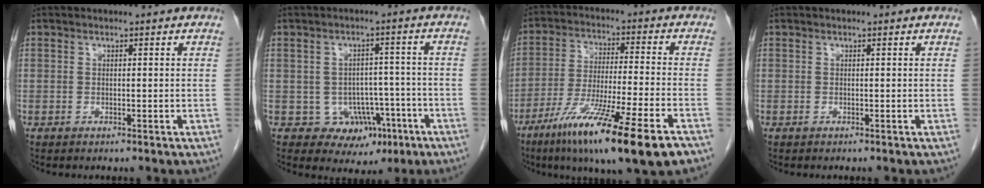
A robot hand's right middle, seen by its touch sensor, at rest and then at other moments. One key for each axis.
{"total": 7.1, "fx": -2.9, "fy": 6.0, "fz": 2.4, "tx": -0.017, "ty": 0.022, "tz": -0.026}
{"total": 18.6, "fx": -11.1, "fy": 0.5, "fz": 14.8, "tx": -0.230, "ty": -0.053, "tz": -0.188}
{"total": 0.0}